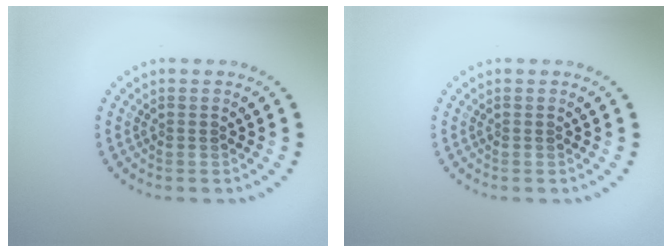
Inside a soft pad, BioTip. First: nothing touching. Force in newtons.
{"total": 0.0}